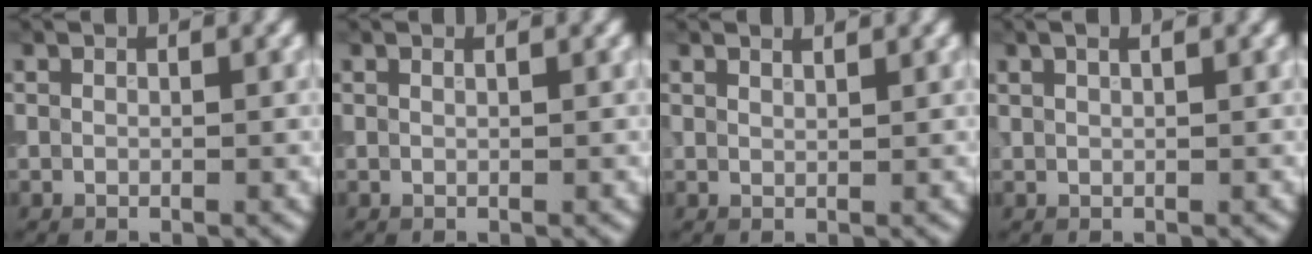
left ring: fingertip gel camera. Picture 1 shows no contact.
{"total": 0.6, "force": [0.4, 0.2, 0.3], "torque": [-0.002, -0.002, 0.003]}
{"total": 1.3, "force": [1.2, 0.2, 0.4], "torque": [-0.005, 0.002, 0.012]}
{"total": 2.2, "force": [1.3, 0.9, 1.4], "torque": [-0.012, 0.005, 0.001]}